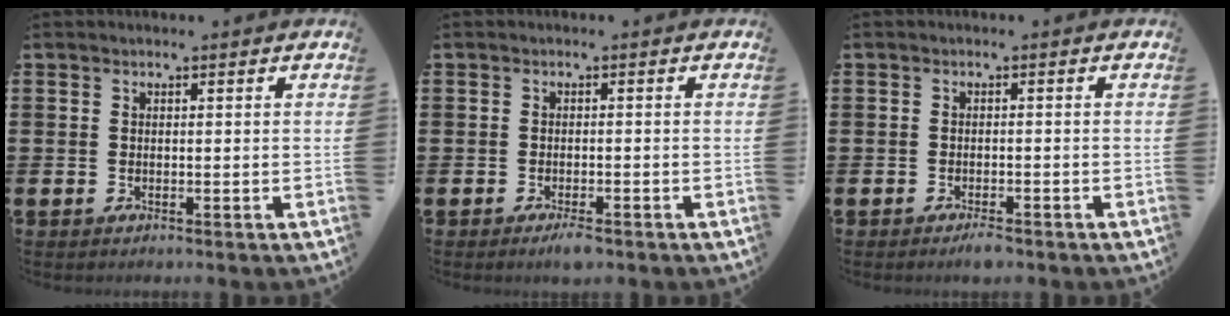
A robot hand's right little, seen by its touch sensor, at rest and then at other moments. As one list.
[{"total": 1.6, "force": [-1.2, 0.5, 1.0], "torque": [-0.019, 0.002, -0.023]}, {"total": 1.3, "force": [-1.1, 0.3, 0.5], "torque": [-0.010, 0.000, -0.023]}]